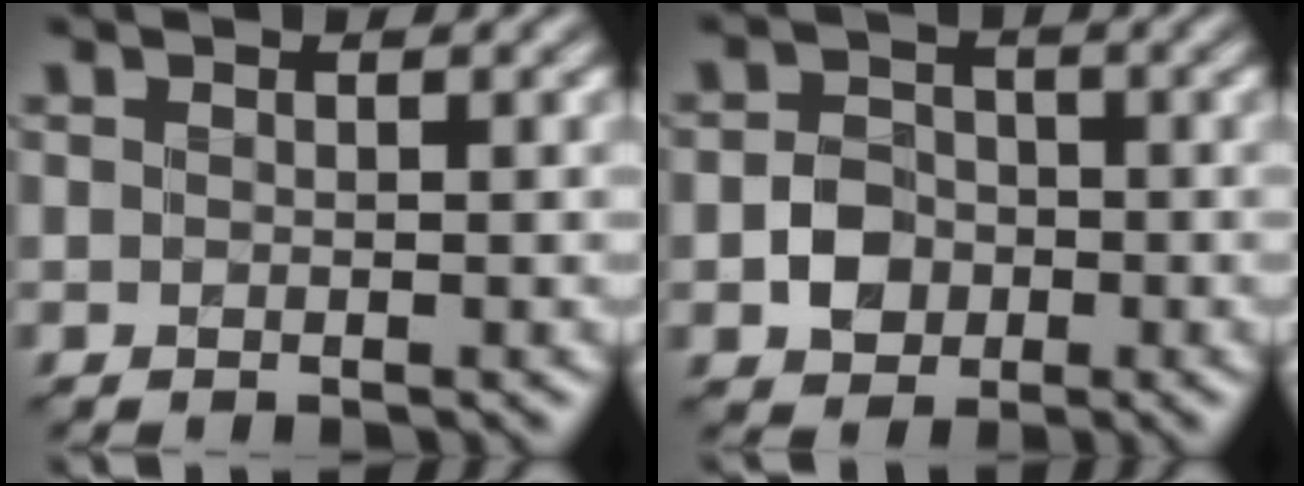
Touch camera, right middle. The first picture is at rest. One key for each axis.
{"total": 2.8, "fx": -0.8, "fy": 2.5, "fz": 1.2, "tx": -0.016, "ty": 0.004, "tz": -0.019}